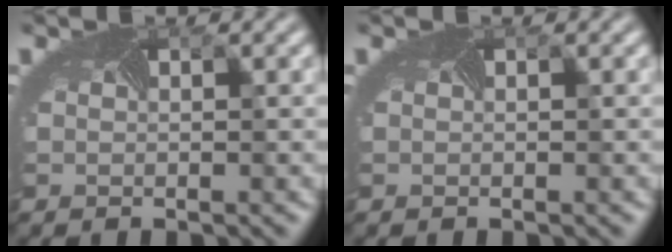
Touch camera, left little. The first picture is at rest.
{"total": 0.0}